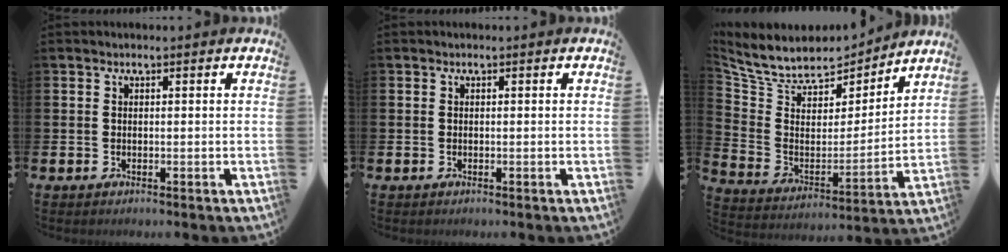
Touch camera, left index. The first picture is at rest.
{"total": 0.0}
{"total": 8.5, "force": [7.6, 3.3, 1.9], "torque": [-0.078, -0.054, 0.134]}